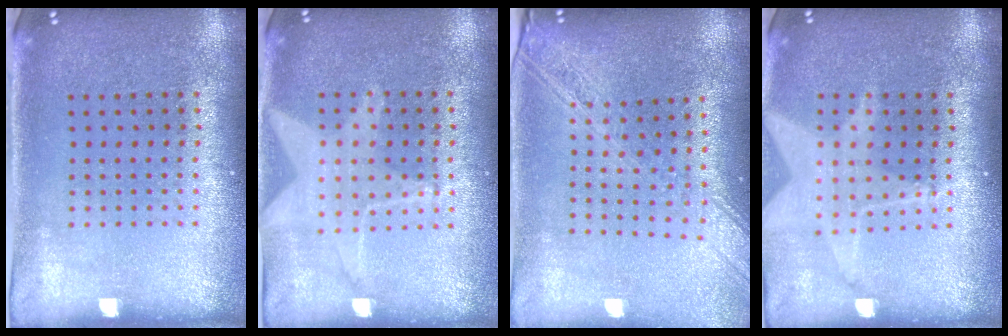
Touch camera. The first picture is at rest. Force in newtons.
{"total": 1.4, "press": 1.4, "slide": 0.4}
{"total": 2.2, "press": 1.9, "slide": 1.2}
{"total": 1.8, "press": 1.5, "slide": 1.1}